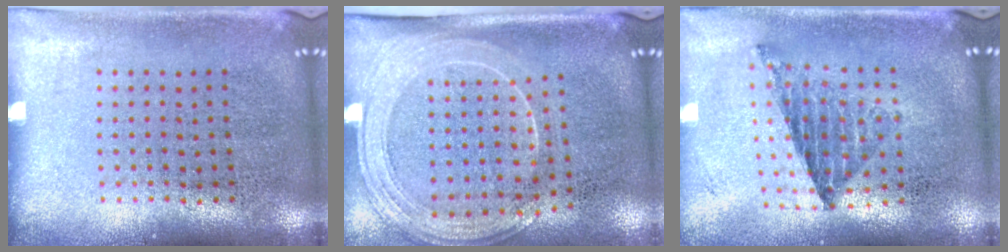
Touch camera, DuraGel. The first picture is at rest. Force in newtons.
{"total": 2.0, "press": 1.8, "slide": 1.0}
{"total": 0.8, "press": 0.8, "slide": 0.2}